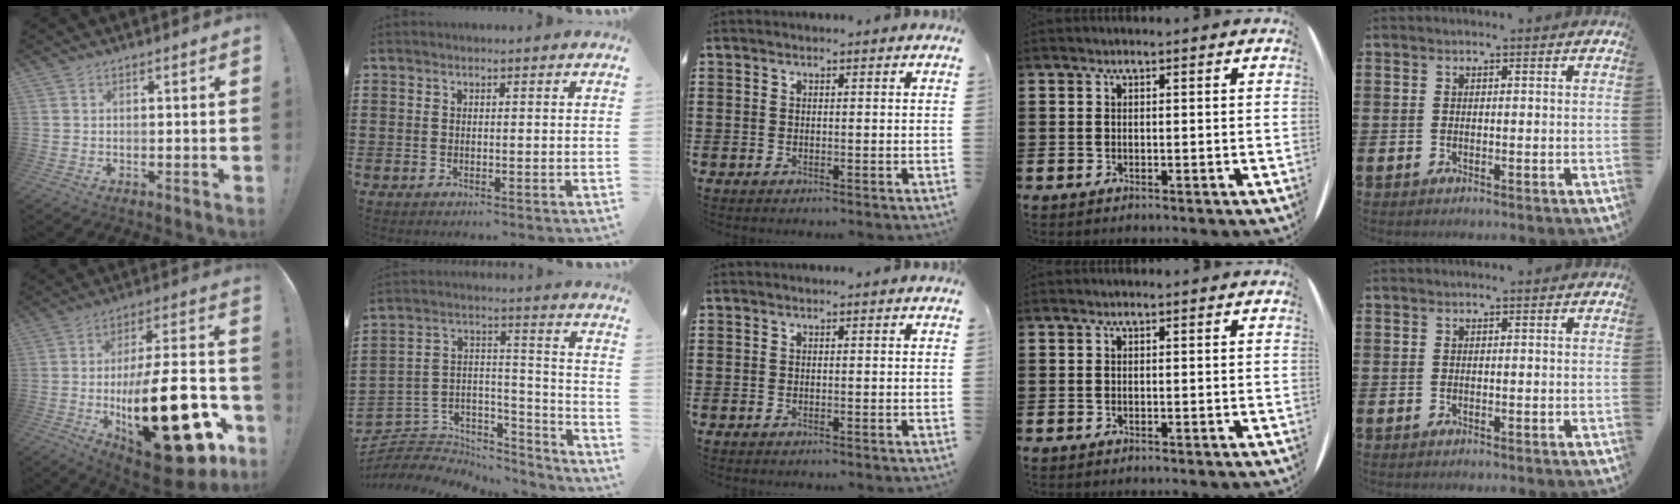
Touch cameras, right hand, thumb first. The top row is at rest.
{"thumb": {"total": 31.6, "force": [-7.9, 12.3, 28.0], "torque": [-0.451, 0.042, -0.111]}, "index": {"total": 4.4, "force": [-2.9, 3.2, 0.7], "torque": [-0.020, -0.003, -0.058]}}